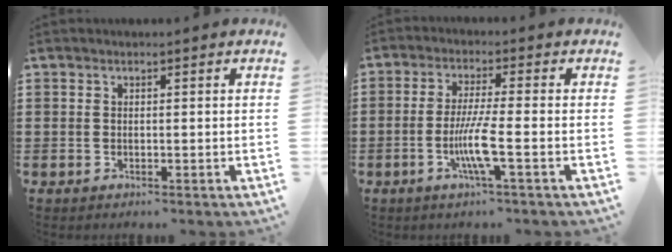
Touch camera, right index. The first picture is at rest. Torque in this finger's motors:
{"motor_torque": [2.14, 0.00, 0.78, 0.21]}